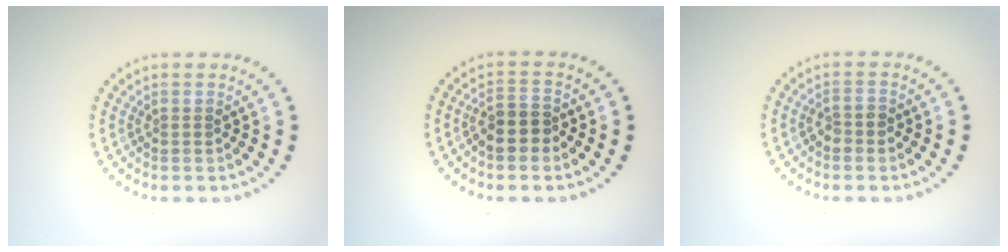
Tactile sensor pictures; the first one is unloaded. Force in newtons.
{"total": 2.6, "press": 2.4, "slide": 1.1}
{"total": 1.4, "press": 1.2, "slide": 0.5}